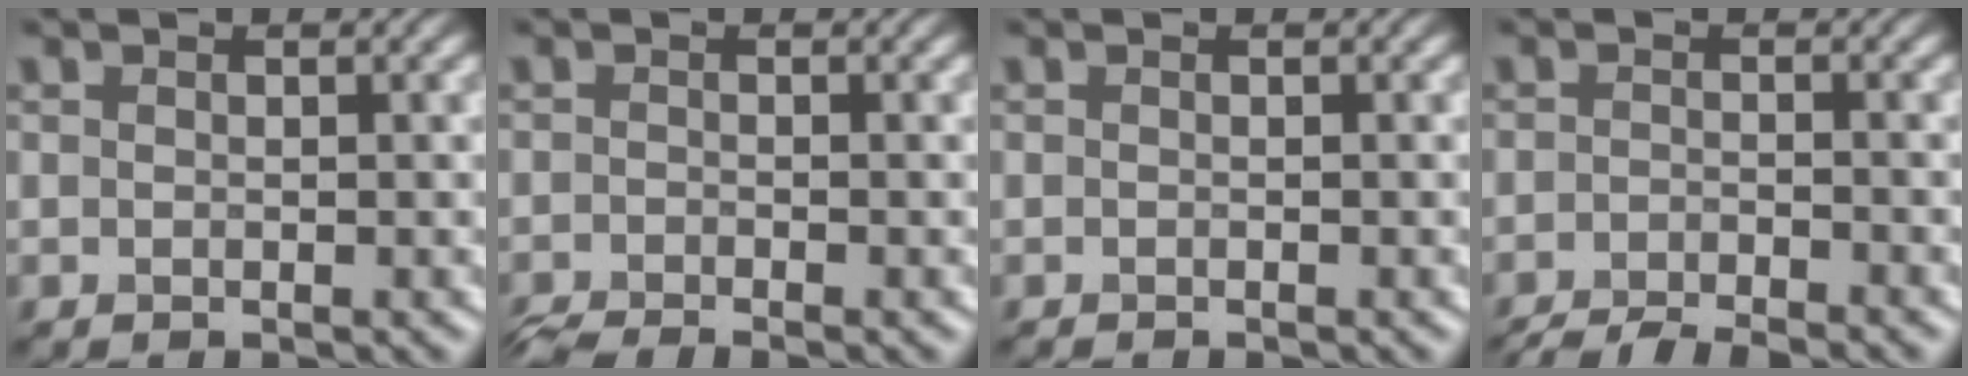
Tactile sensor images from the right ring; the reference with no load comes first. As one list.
[{"total": 2.6, "force": [-2.4, 0.2, 1.1], "torque": [-0.021, -0.013, -0.048]}, {"total": 0.5, "force": [-0.5, 0.0, 0.0], "torque": [0.002, -0.005, -0.009]}, {"total": 4.5, "force": [-4.1, 0.5, 2.0], "torque": [-0.032, -0.011, -0.071]}]